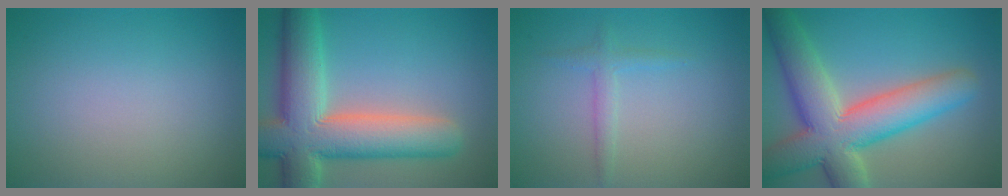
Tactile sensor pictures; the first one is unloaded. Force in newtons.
{"total": 11.1, "press": 11.0, "slide": 1.0}
{"total": 1.5, "press": 1.5, "slide": 0.0}
{"total": 10.2, "press": 10.2, "slide": 0.8}